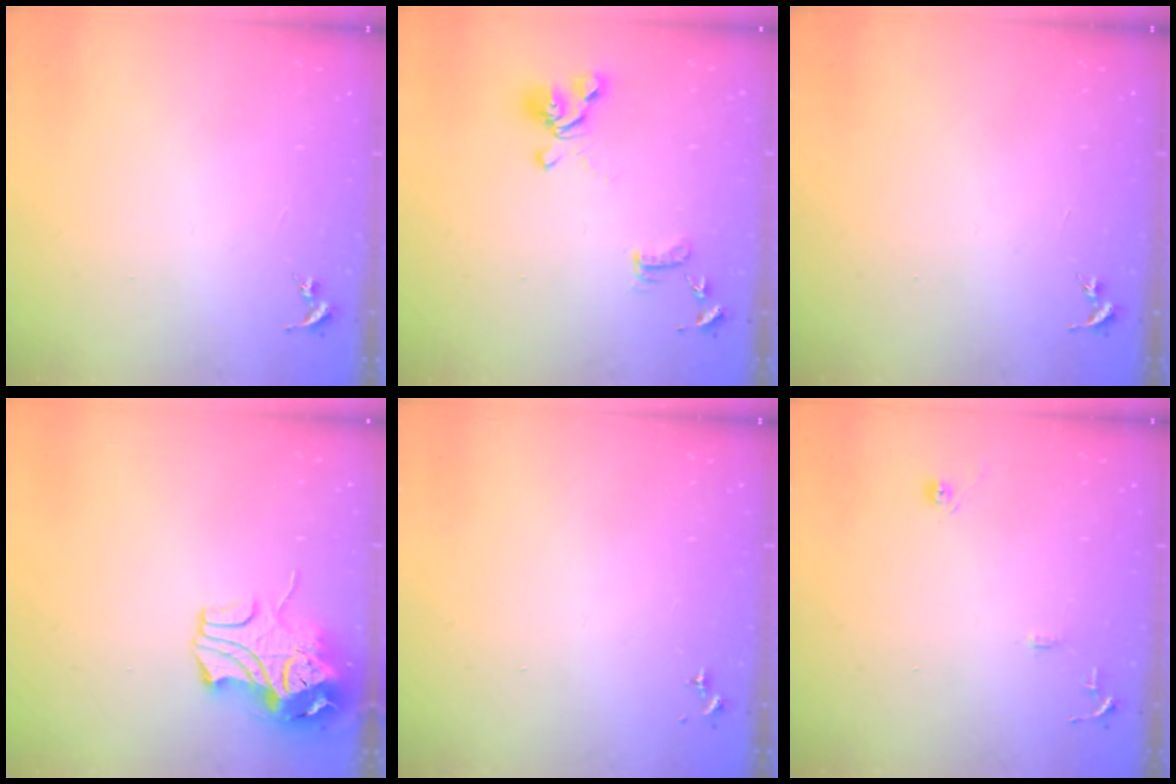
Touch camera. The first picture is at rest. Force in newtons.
{"total": 13.1, "press": 13.0, "slide": 1.2}
{"total": 0.0}
{"total": 10.8, "press": 10.6, "slide": 1.6}
{"total": 0.0}
{"total": 9.1, "press": 9.1, "slide": 0.8}